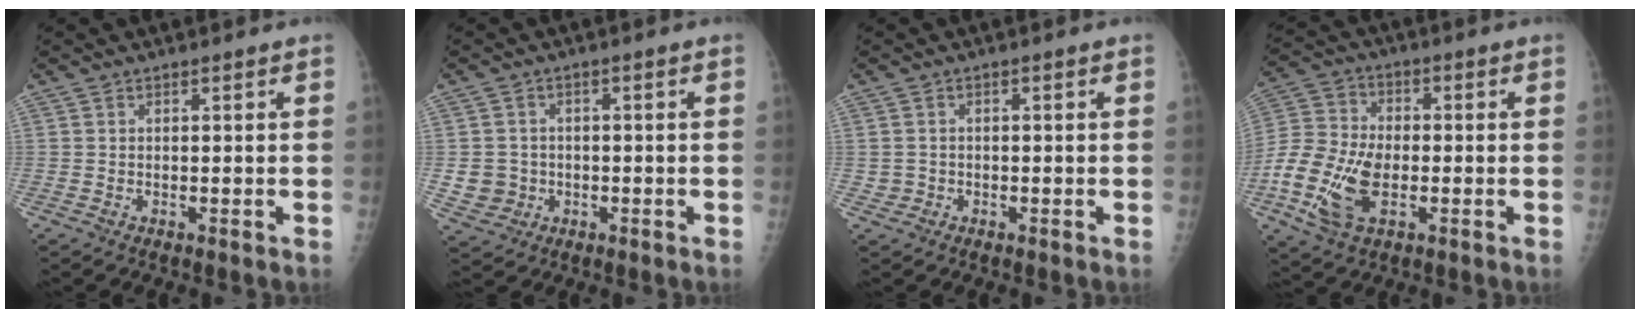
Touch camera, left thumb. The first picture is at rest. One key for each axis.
{"total": 5.0, "fx": -0.9, "fy": 4.8, "fz": 1.0, "tx": -0.003, "ty": 0.004, "tz": -0.009}
{"total": 1.6, "fx": -0.6, "fy": 1.5, "fz": -0.1, "tx": 0.006, "ty": 0.005, "tz": -0.011}
{"total": 15.0, "fx": -4.2, "fy": 9.0, "fz": 11.2, "tx": -0.237, "ty": 0.007, "tz": -0.082}